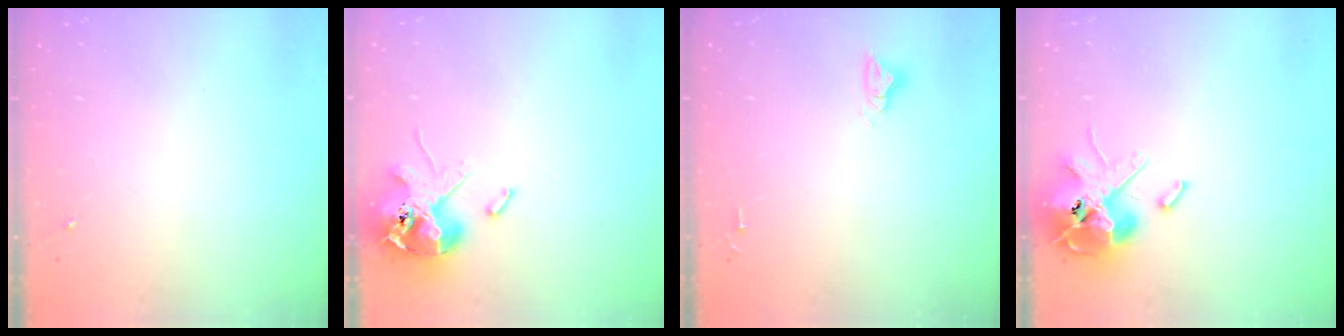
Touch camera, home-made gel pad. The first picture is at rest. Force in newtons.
{"total": 13.1, "press": 12.9, "slide": 2.2}
{"total": 4.8, "press": 4.8, "slide": 0.3}
{"total": 14.3, "press": 14.0, "slide": 2.5}